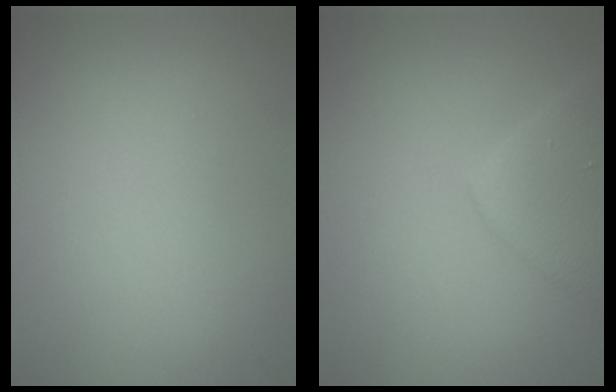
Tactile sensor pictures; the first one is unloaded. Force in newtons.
{"total": 4.2, "press": 4.2, "slide": 0.3}